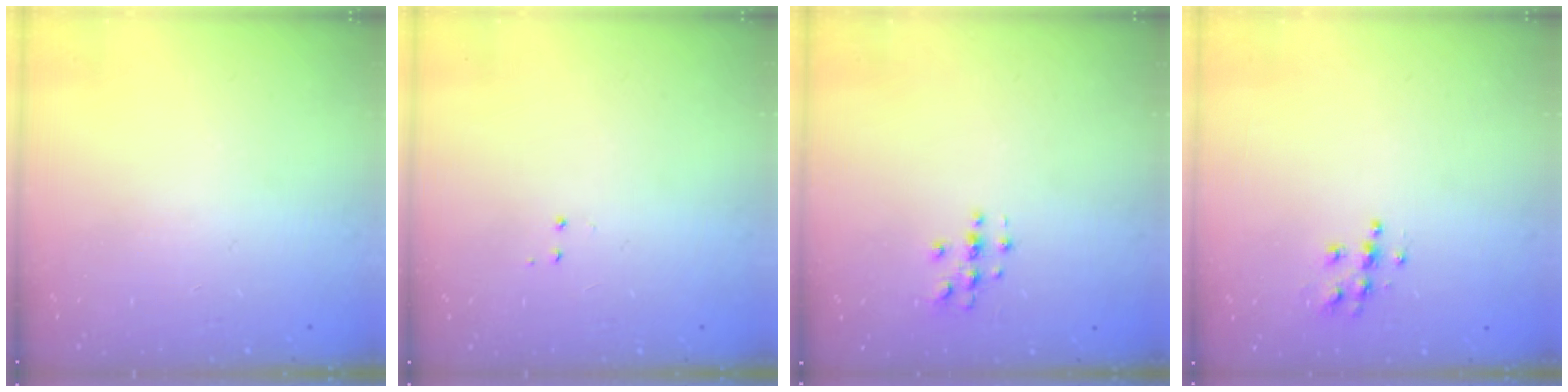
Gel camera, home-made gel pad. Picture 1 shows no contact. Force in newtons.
{"total": 4.0, "press": 4.0, "slide": 0.4}
{"total": 2.7, "press": 2.7, "slide": 0.3}
{"total": 6.6, "press": 6.6, "slide": 0.3}